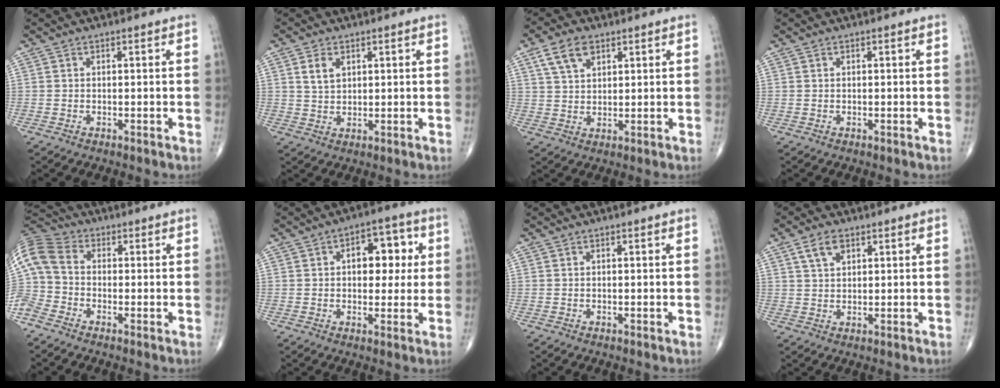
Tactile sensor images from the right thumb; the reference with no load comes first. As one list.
[{"total": 3.7, "force": [1.6, 2.4, 2.4], "torque": [-0.038, -0.008, 0.033]}, {"total": 6.2, "force": [3.2, 3.7, 3.7], "torque": [-0.059, -0.008, 0.063]}, {"total": 0.0}, {"total": 9.0, "force": [-2.7, 6.6, 5.5], "torque": [-0.127, 0.021, -0.074]}, {"total": 9.6, "force": [1.9, 5.9, 7.4], "torque": [-0.053, 0.012, 0.023]}, {"total": 0.0}, {"total": 4.3, "force": [2.2, 2.5, 2.7], "torque": [-0.045, -0.004, 0.044]}]